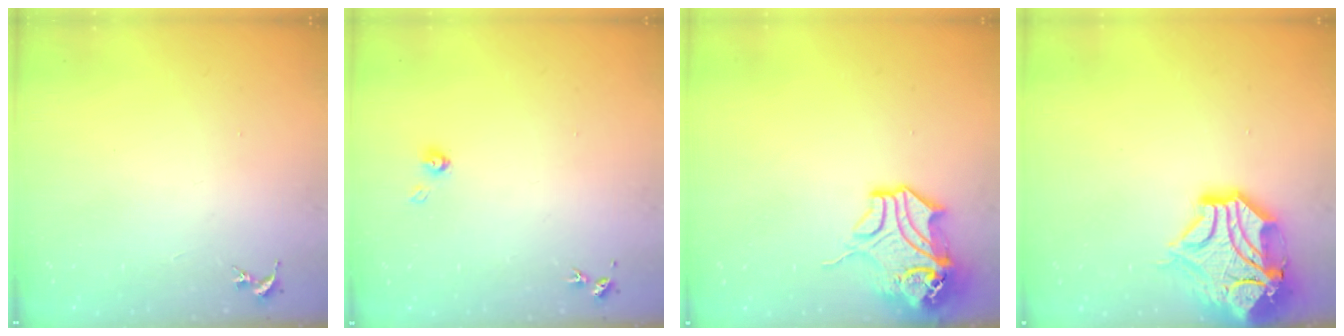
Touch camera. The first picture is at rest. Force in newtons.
{"total": 4.0, "press": 4.0, "slide": 0.4}
{"total": 13.8, "press": 13.7, "slide": 2.0}
{"total": 17.6, "press": 17.4, "slide": 2.6}